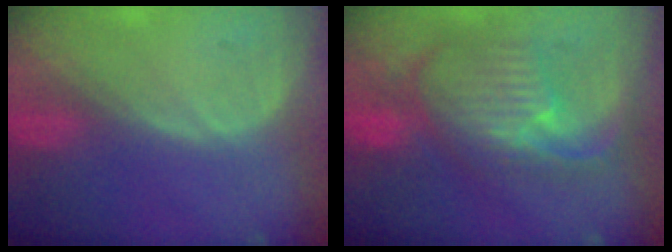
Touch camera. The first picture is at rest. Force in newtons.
{"total": 10.7, "press": 9.5, "slide": 5.0}